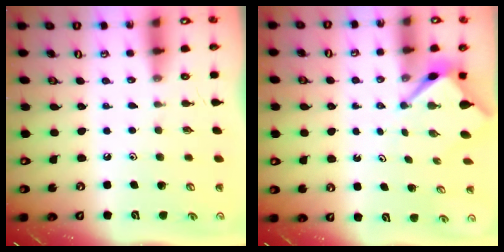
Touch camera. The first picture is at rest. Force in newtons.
{"total": 3.1, "press": 3.1, "slide": 0.2}